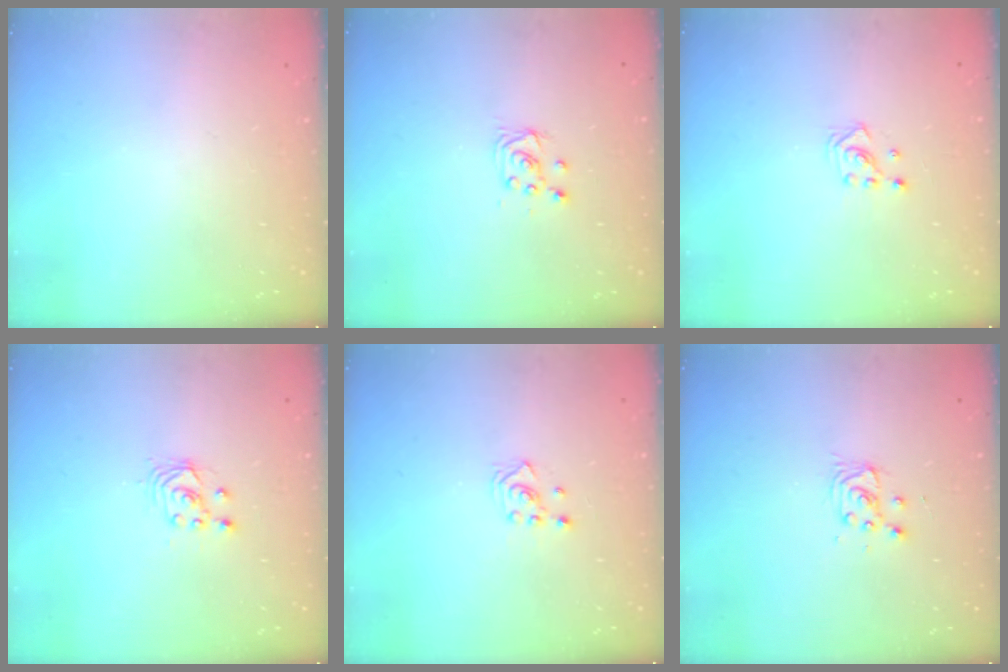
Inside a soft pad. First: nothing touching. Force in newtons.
{"total": 4.6, "press": 4.6, "slide": 0.5}
{"total": 2.6, "press": 2.6, "slide": 0.3}
{"total": 2.5, "press": 2.5, "slide": 0.2}
{"total": 2.6, "press": 2.4, "slide": 0.9}
{"total": 4.0, "press": 4.0, "slide": 0.4}